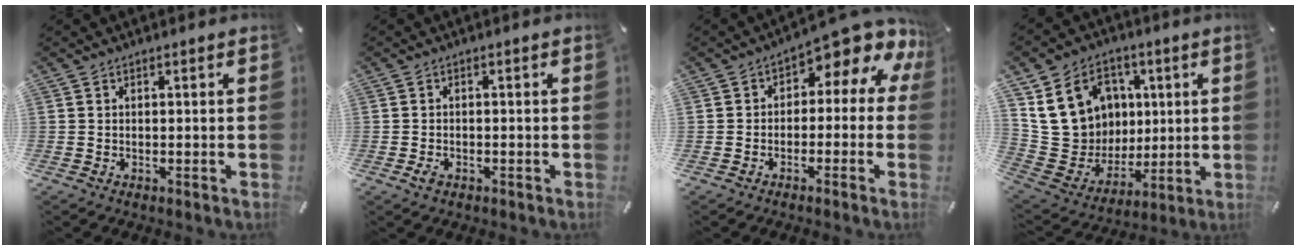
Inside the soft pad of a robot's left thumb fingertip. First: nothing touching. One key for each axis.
{"total": 1.9, "fx": -0.9, "fy": 1.2, "fz": 1.1, "tx": -0.027, "ty": 0.001, "tz": -0.020}
{"total": 7.9, "fx": 4.4, "fy": 3.6, "fz": 5.5, "tx": -0.075, "ty": -0.048, "tz": 0.075}
{"total": 18.1, "fx": 6.1, "fy": 15.8, "fz": 6.4, "tx": -0.119, "ty": -0.022, "tz": 0.143}